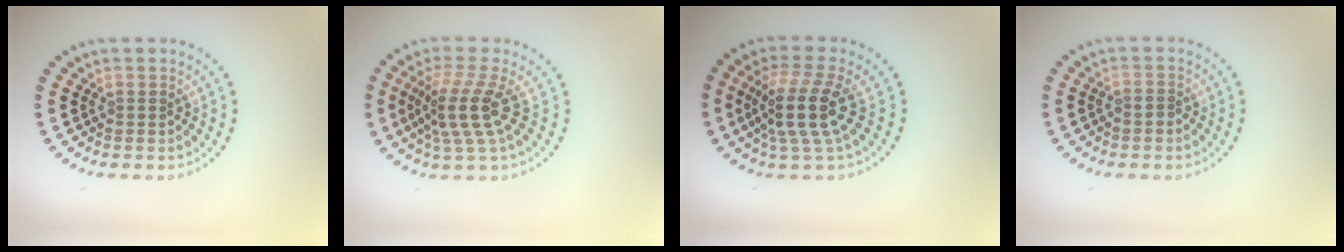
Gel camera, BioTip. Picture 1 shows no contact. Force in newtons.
{"total": 4.0, "press": 2.9, "slide": 2.8}
{"total": 4.3, "press": 3.3, "slide": 2.8}
{"total": 0.7, "press": 0.4, "slide": 0.5}